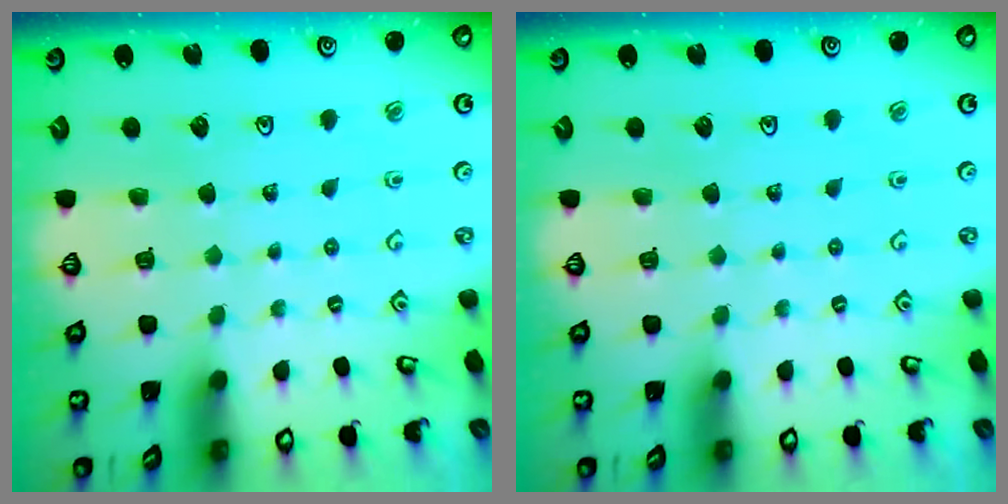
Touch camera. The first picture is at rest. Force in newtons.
{"total": 0.0}